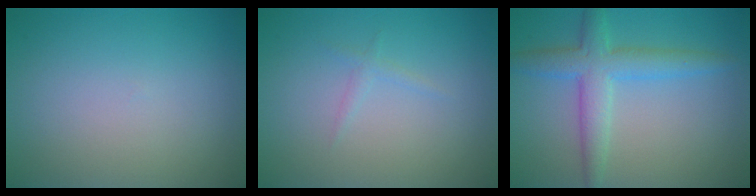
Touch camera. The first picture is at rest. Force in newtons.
{"total": 0.8, "press": 0.8, "slide": 0.0}
{"total": 4.3, "press": 4.3, "slide": 0.0}